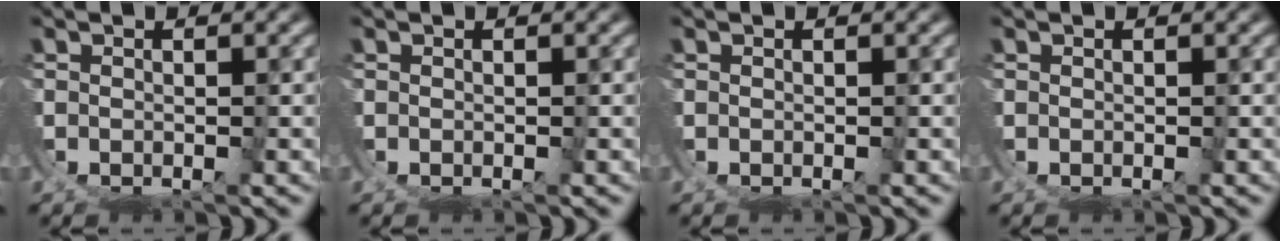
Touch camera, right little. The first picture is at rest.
{"total": 0.0}
{"total": 0.0}
{"total": 0.0}